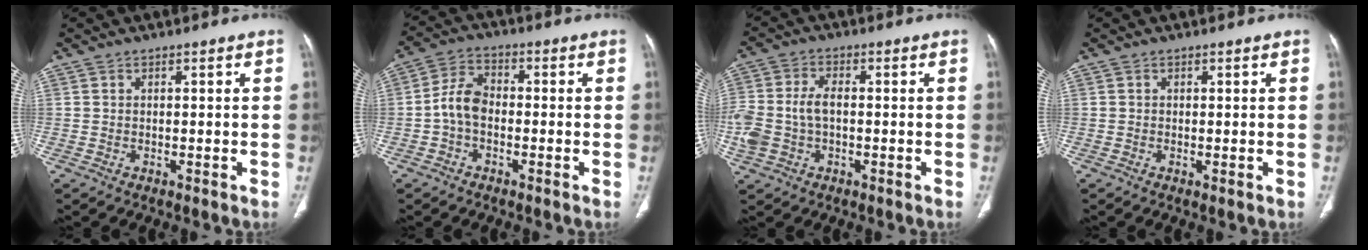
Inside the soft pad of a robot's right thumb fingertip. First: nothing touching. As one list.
[{"total": 6.2, "force": [-1.3, 4.1, 4.5], "torque": [-0.078, 0.021, -0.036]}, {"total": 9.7, "force": [-1.0, 6.3, 7.3], "torque": [-0.172, 0.023, -0.019]}, {"total": 0.0}]